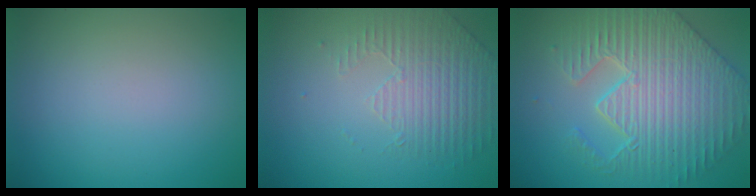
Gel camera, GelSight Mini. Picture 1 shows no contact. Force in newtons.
{"total": 2.1, "press": 1.8, "slide": 1.0}
{"total": 6.6, "press": 5.7, "slide": 3.3}